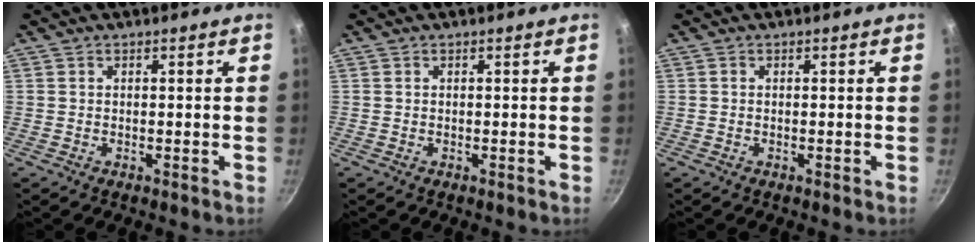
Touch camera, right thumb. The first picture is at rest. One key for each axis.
{"total": 0.0}
{"total": 0.0}